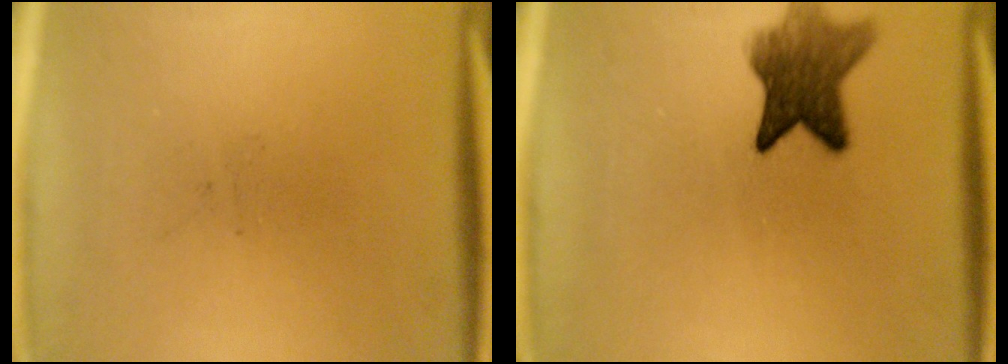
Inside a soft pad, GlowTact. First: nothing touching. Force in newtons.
{"total": 7.8}